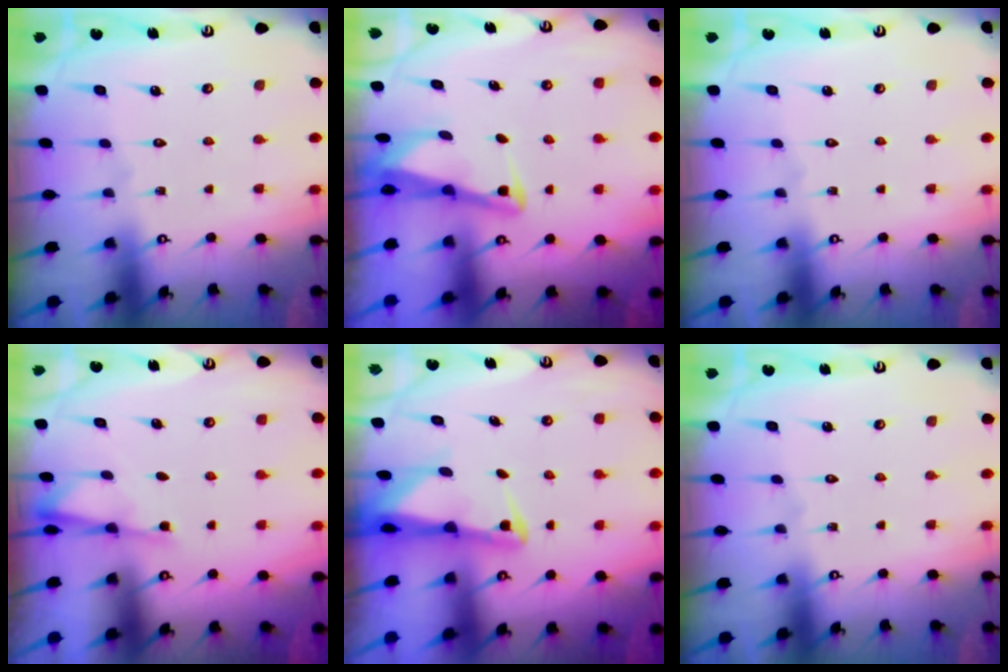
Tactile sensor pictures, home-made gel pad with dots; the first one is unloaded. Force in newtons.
{"total": 2.9, "press": 2.8, "slide": 0.4}
{"total": 0.0}
{"total": 2.4, "press": 2.4, "slide": 0.4}
{"total": 2.5, "press": 2.5, "slide": 0.5}
{"total": 0.0}